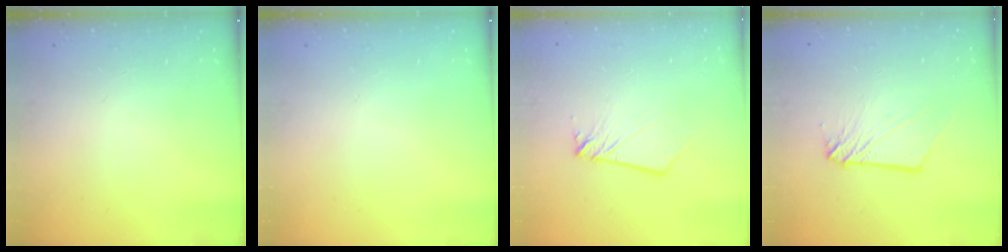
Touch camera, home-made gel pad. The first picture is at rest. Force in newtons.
{"total": 0.0}
{"total": 3.0, "press": 3.0, "slide": 0.4}
{"total": 3.6, "press": 3.6, "slide": 0.3}